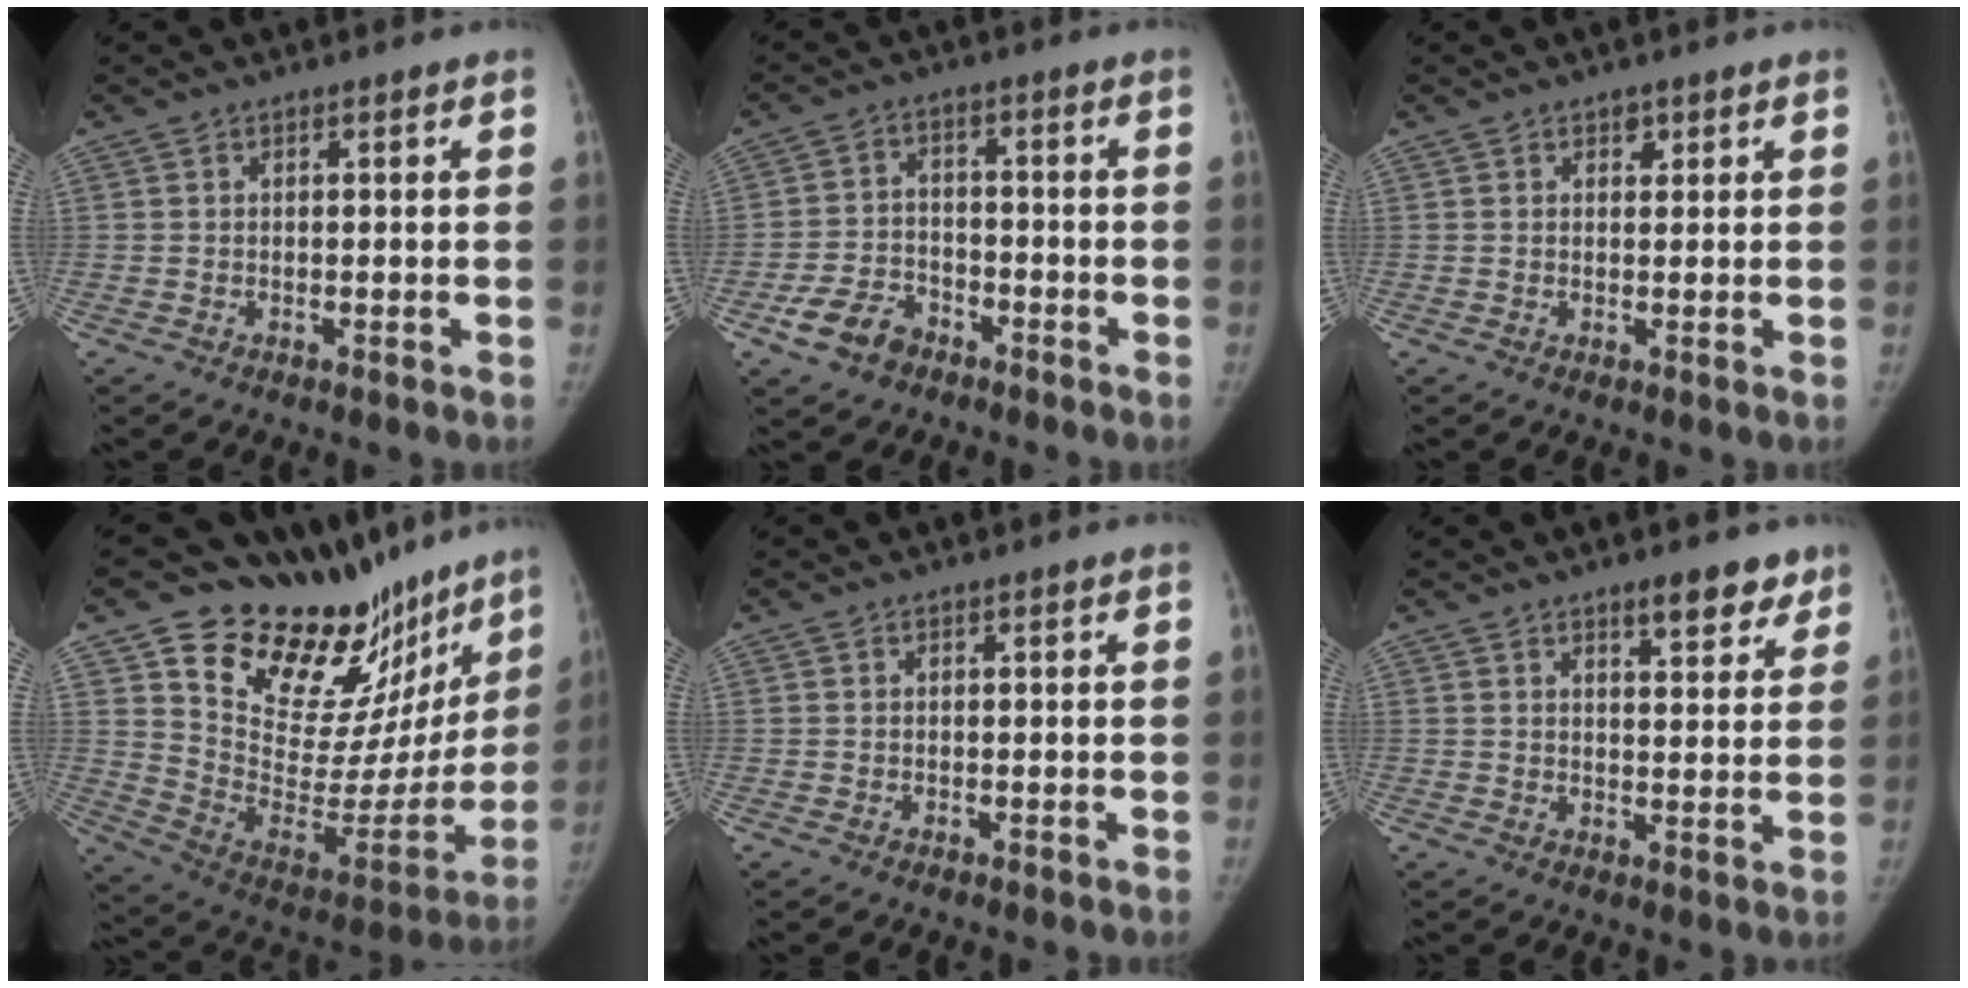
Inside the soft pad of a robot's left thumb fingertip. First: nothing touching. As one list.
[{"total": 7.5, "force": [-4.6, 5.0, 3.3], "torque": [-0.053, 0.025, -0.081]}, {"total": 1.5, "force": [0.9, 1.0, 0.6], "torque": [0.002, -0.004, 0.011]}, {"total": 28.2, "force": [21.4, 12.9, 13.1], "torque": [-0.149, -0.119, 0.326]}, {"total": 0.0}, {"total": 6.6, "force": [4.7, 2.5, 4.0], "torque": [-0.026, -0.026, 0.063]}]